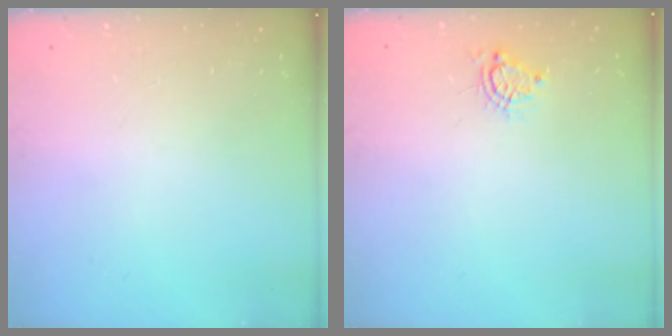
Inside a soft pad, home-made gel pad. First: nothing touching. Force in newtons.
{"total": 6.1, "press": 6.0, "slide": 0.9}